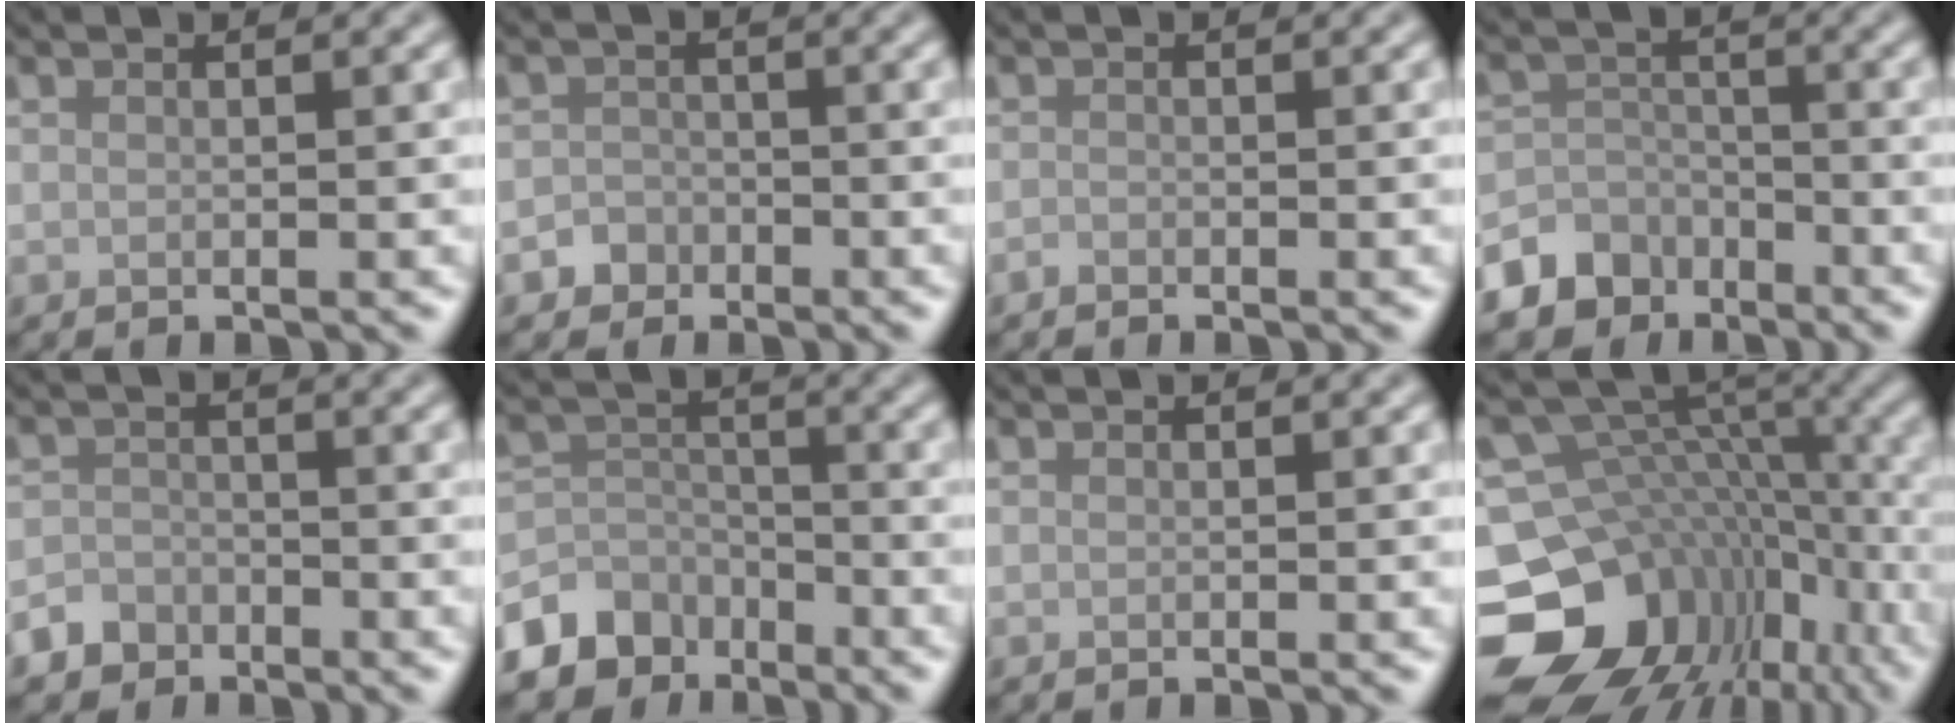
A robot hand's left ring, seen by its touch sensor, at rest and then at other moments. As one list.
[{"total": 1.8, "force": [-1.1, 1.4, 0.0], "torque": [0.012, 0.005, -0.021]}, {"total": 0.5, "force": [-0.5, 0.2, 0.1], "torque": [0.001, -0.003, -0.010]}, {"total": 7.5, "force": [-5.3, 5.3, 1.0], "torque": [-0.006, -0.017, -0.103]}, {"total": 2.4, "force": [-1.8, 1.6, 0.1], "torque": [0.007, 0.001, -0.038]}, {"total": 7.4, "force": [-5.3, 4.8, 1.7], "torque": [-0.027, -0.004, -0.099]}, {"total": 0.0}, {"total": 15.9, "force": [-6.9, 11.9, 8.0], "torque": [-0.167, 0.013, -0.089]}]